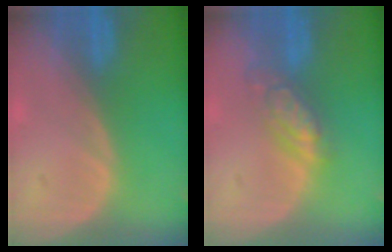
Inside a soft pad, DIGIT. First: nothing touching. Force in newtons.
{"total": 5.6, "press": 4.9, "slide": 2.7}